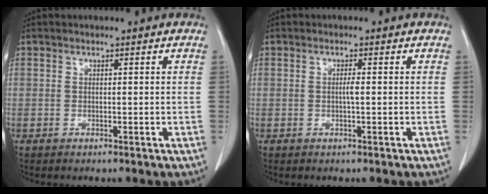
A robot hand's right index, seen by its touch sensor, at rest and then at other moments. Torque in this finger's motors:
{"motor_torque": [0.08, 0.12, 0.02, 0.01]}